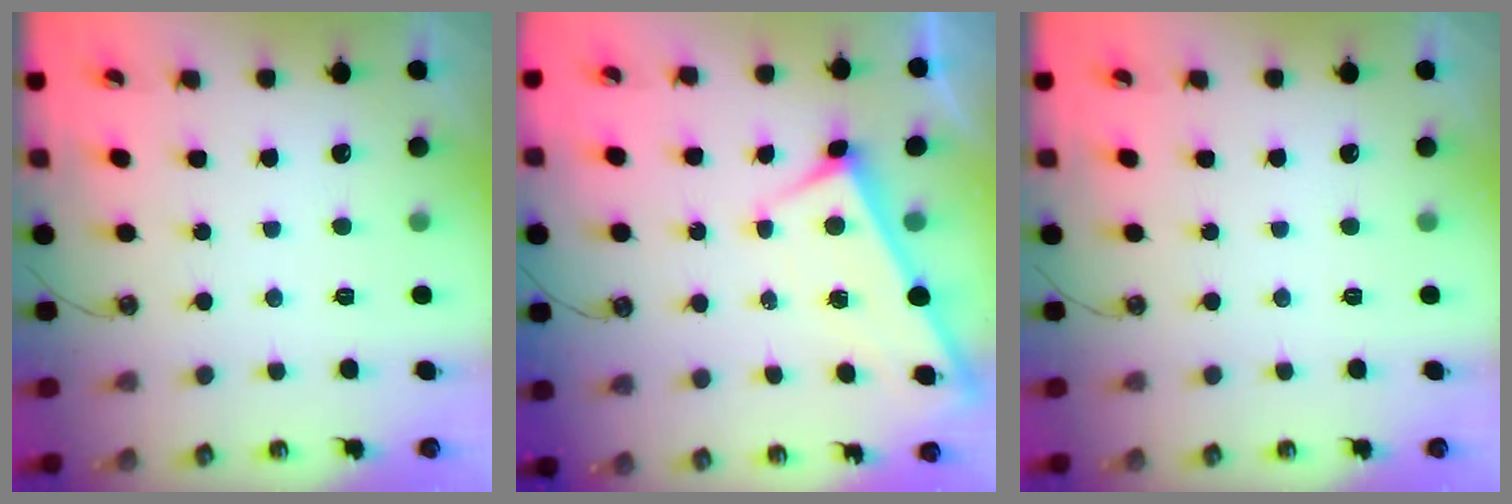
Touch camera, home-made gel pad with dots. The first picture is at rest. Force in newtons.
{"total": 3.0, "press": 3.0, "slide": 0.1}
{"total": 0.0}